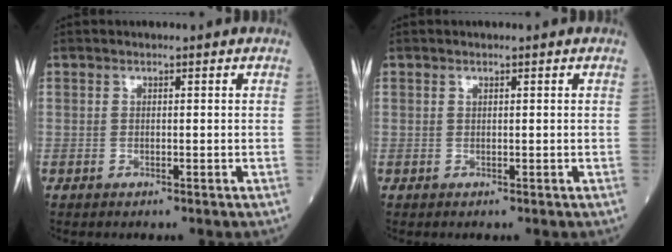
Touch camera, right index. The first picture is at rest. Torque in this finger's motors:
{"motor_torque": [-0.14, -0.13, -0.04, -0.01]}